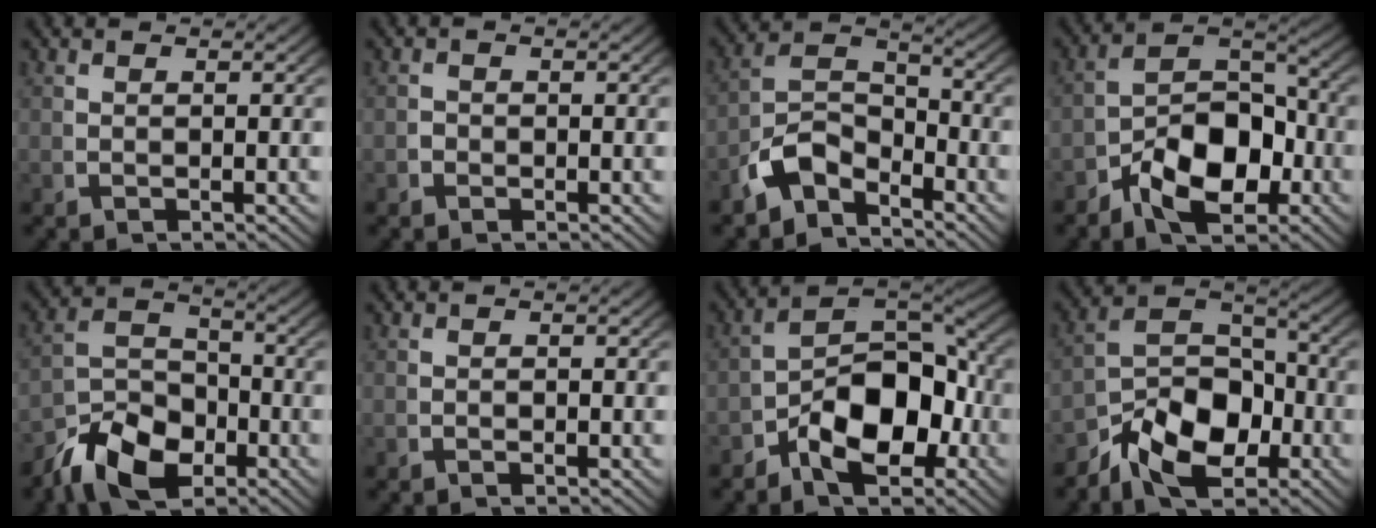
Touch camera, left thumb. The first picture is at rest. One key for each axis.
{"total": 0.6, "fx": -0.4, "fy": 0.4, "fz": 0.1, "tx": -0.003, "ty": -0.005, "tz": -0.010}
{"total": 7.2, "fx": -2.3, "fy": 5.1, "fz": 4.6, "tx": -0.100, "ty": -0.018, "tz": -0.043}
{"total": 8.8, "fx": -2.2, "fy": 5.3, "fz": 6.7, "tx": -0.109, "ty": -0.018, "tz": -0.037}
{"total": 8.2, "fx": -3.3, "fy": 5.6, "fz": 5.0, "tx": -0.078, "ty": -0.023, "tz": -0.056}
{"total": 0.0}
{"total": 9.7, "fx": -2.2, "fy": 5.8, "fz": 7.5, "tx": -0.117, "ty": -0.015, "tz": -0.034}
{"total": 9.4, "fx": -1.9, "fy": 6.2, "fz": 6.8, "tx": -0.123, "ty": -0.022, "tz": -0.030}